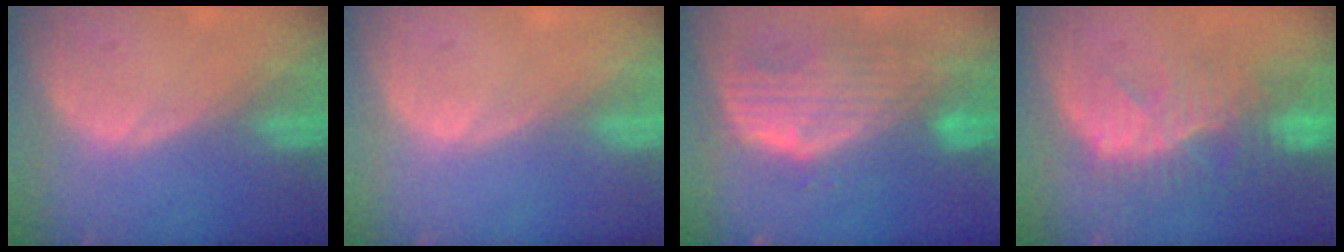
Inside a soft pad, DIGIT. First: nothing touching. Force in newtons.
{"total": 0.6, "press": 0.1, "slide": 0.6}
{"total": 10.5, "press": 9.0, "slide": 5.3}
{"total": 10.4, "press": 8.9, "slide": 5.4}